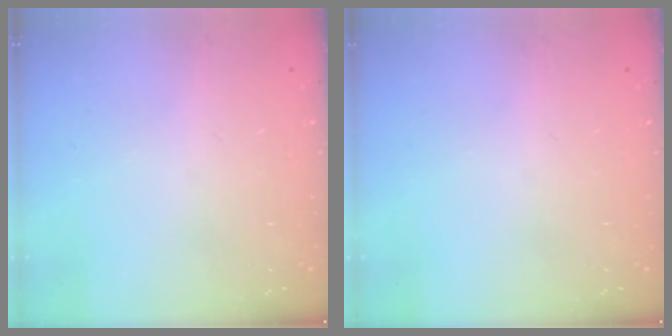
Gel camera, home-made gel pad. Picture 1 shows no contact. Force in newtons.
{"total": 0.0}